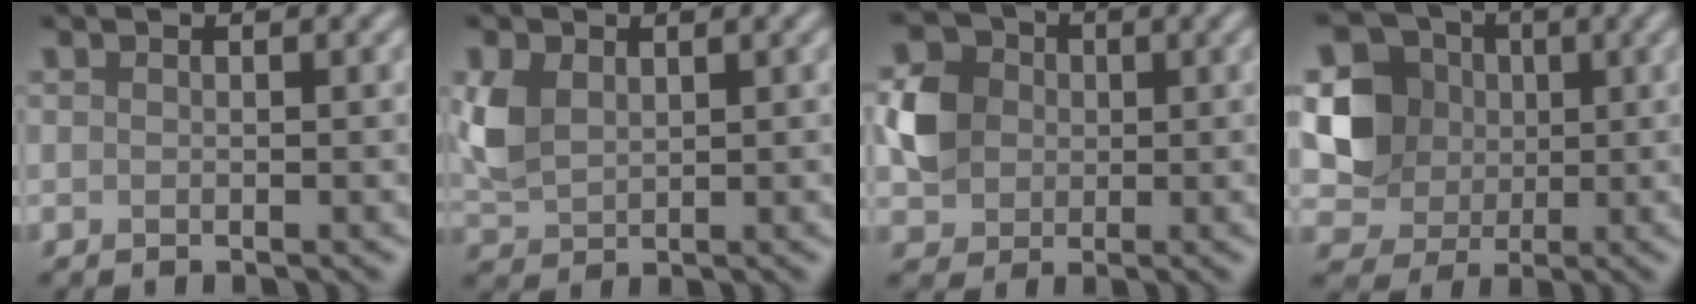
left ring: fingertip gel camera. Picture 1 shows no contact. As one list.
[{"total": 3.5, "force": [1.1, 2.5, 2.2], "torque": [-0.060, 0.001, 0.025]}, {"total": 4.2, "force": [0.1, 3.8, 1.8], "torque": [-0.029, 0.006, 0.001]}, {"total": 5.8, "force": [0.6, 5.3, 2.3], "torque": [-0.047, 0.001, 0.009]}]